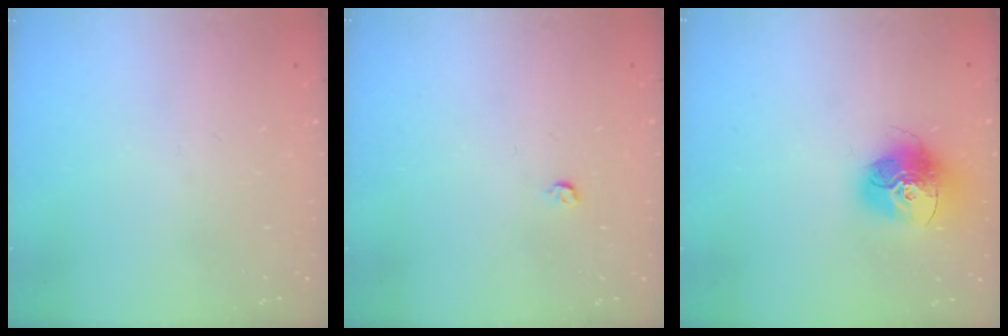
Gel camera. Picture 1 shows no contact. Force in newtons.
{"total": 3.2, "press": 3.2, "slide": 0.4}
{"total": 15.6, "press": 15.5, "slide": 1.4}